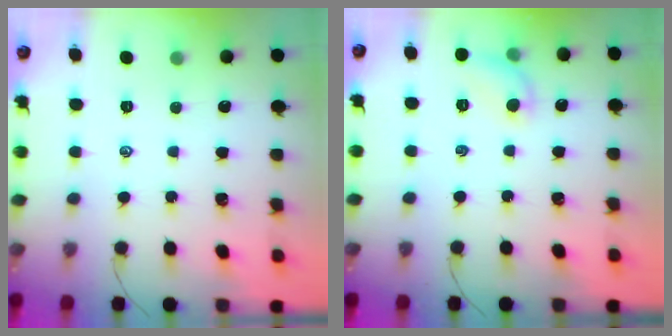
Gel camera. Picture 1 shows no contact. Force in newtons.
{"total": 6.4, "press": 6.3, "slide": 0.8}